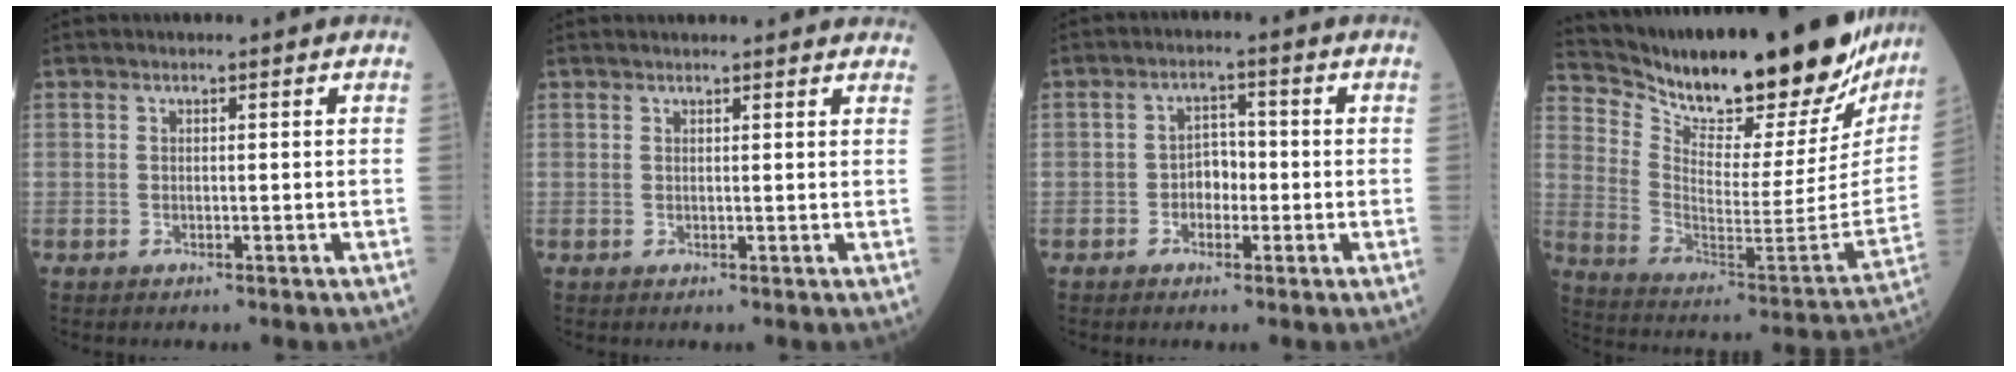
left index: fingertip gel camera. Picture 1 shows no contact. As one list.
[{"total": 9.4, "force": [8.8, 1.7, 2.9], "torque": [-0.023, 0.026, 0.089]}, {"total": 3.2, "force": [-0.9, 2.1, 2.2], "torque": [-0.031, 0.011, -0.022]}, {"total": 29.9, "force": [25.6, 6.7, 14.0], "torque": [-0.243, -0.068, 0.363]}]